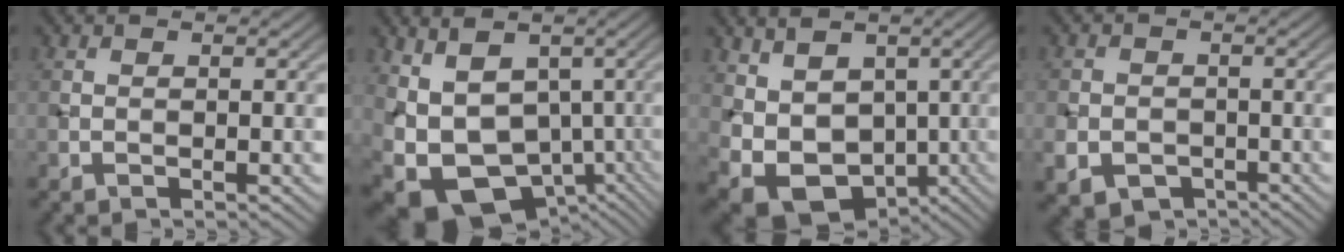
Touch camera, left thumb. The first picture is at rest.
{"total": 11.8, "force": [-1.1, 8.4, 8.1], "torque": [-0.155, -0.021, 0.014]}
{"total": 9.7, "force": [0.4, 7.7, 5.9], "torque": [-0.128, -0.021, 0.025]}
{"total": 5.2, "force": [-2.5, 4.2, 1.9], "torque": [-0.038, -0.018, -0.048]}